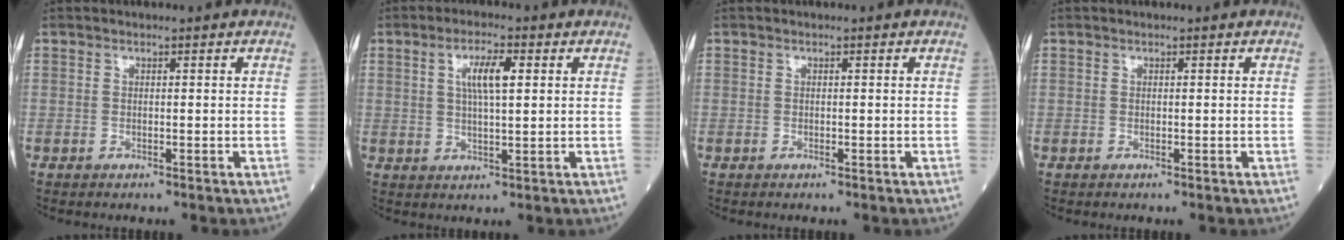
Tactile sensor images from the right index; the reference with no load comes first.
{"total": 5.4, "force": [1.6, 1.0, 5.0], "torque": [-0.096, 0.006, 0.030]}
{"total": 0.0}
{"total": 0.0}